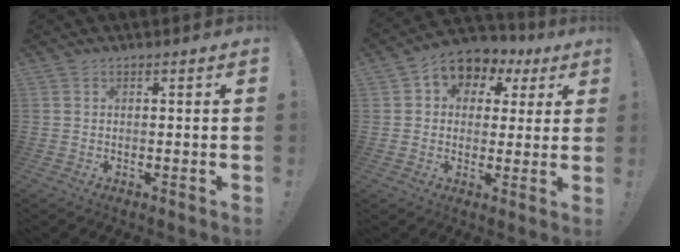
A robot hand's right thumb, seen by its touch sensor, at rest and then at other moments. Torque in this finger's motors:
{"motor_torque": [0.68, 2.53, 0.58, -0.07, 0.06]}